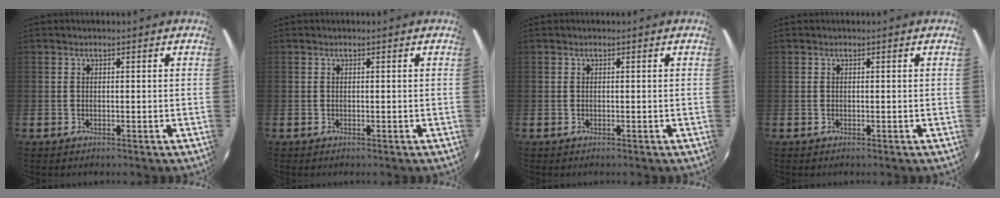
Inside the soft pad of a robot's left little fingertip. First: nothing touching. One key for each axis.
{"total": 0.0}
{"total": 0.0}
{"total": 0.0}